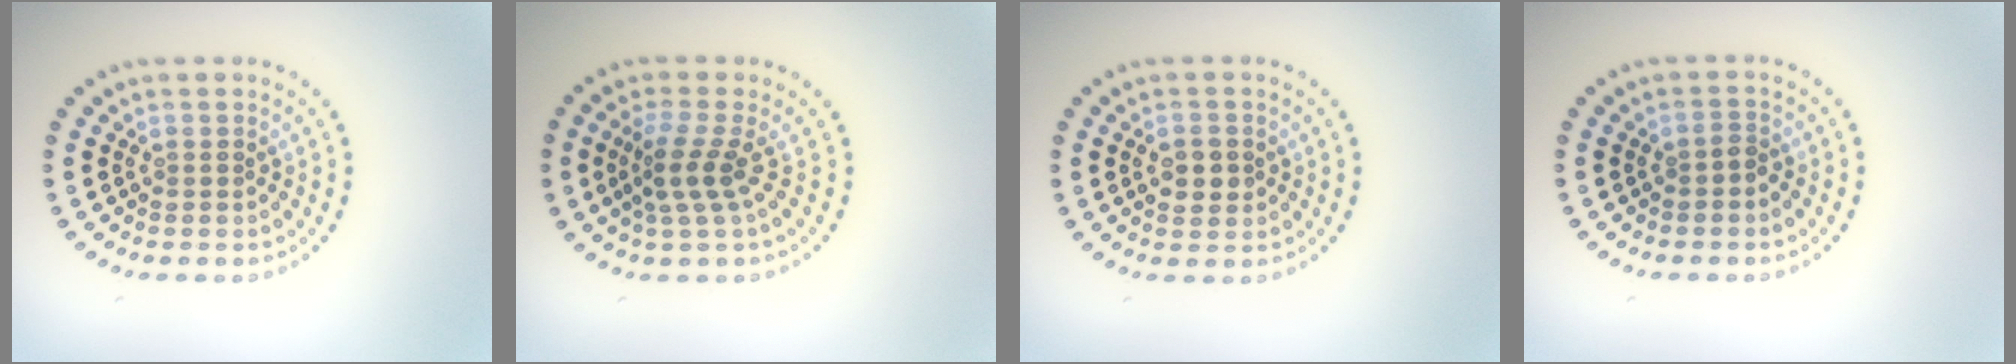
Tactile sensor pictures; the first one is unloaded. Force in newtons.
{"total": 2.6, "press": 1.8, "slide": 1.9}
{"total": 2.0, "press": 2.0, "slide": 0.1}
{"total": 0.9, "press": 0.8, "slide": 0.5}